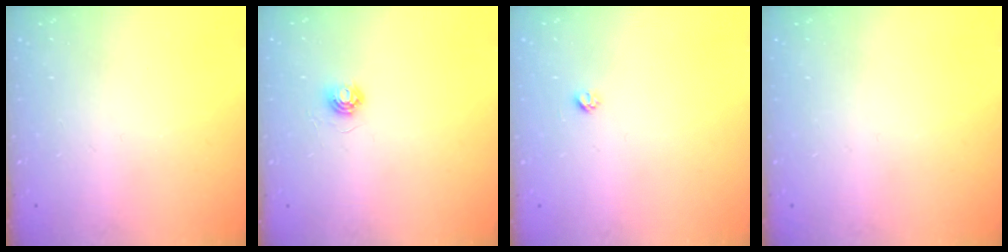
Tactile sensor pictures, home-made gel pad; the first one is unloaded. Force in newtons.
{"total": 4.7, "press": 4.7, "slide": 0.3}
{"total": 3.6, "press": 3.6, "slide": 0.3}
{"total": 0.0}